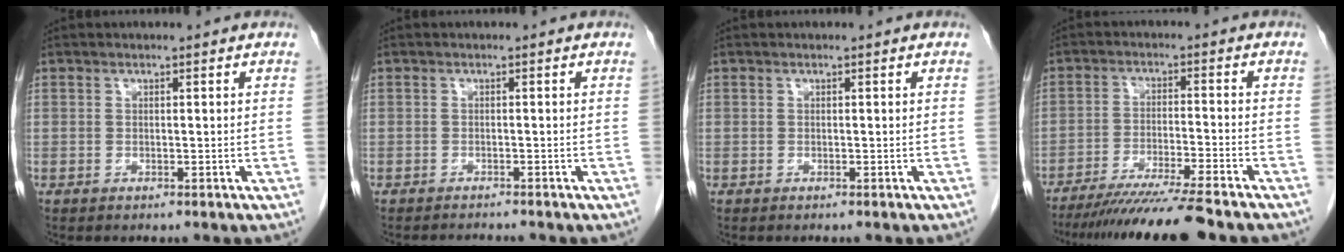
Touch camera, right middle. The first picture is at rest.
{"total": 2.1, "force": [-2.0, -0.3, 0.3], "torque": [-0.002, -0.008, -0.029]}
{"total": 0.0}
{"total": 11.6, "force": [-9.9, -1.5, 5.8], "torque": [-0.076, -0.032, -0.162]}